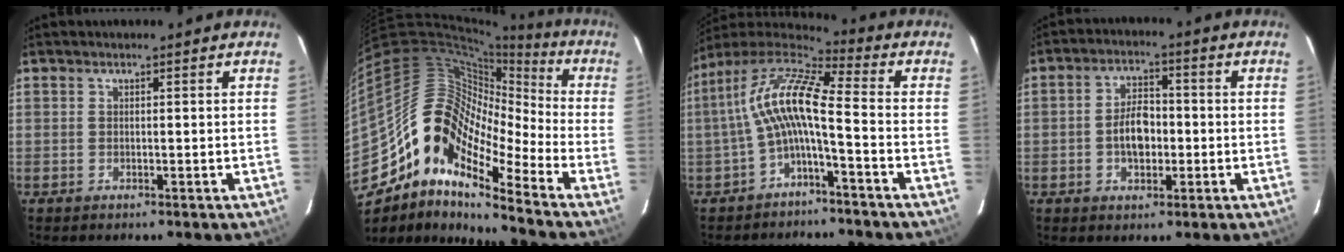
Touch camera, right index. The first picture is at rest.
{"total": 16.0, "force": [-9.9, 6.3, 11.0], "torque": [-0.174, 0.005, -0.208]}
{"total": 11.5, "force": [-2.0, 2.1, 11.1], "torque": [-0.225, 0.020, -0.044]}
{"total": 6.5, "force": [-1.1, 4.0, 5.0], "torque": [-0.092, 0.015, -0.013]}